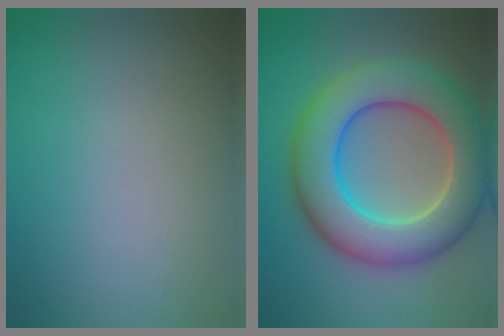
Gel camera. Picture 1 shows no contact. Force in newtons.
{"total": 10.6, "press": 10.6, "slide": 0.5}